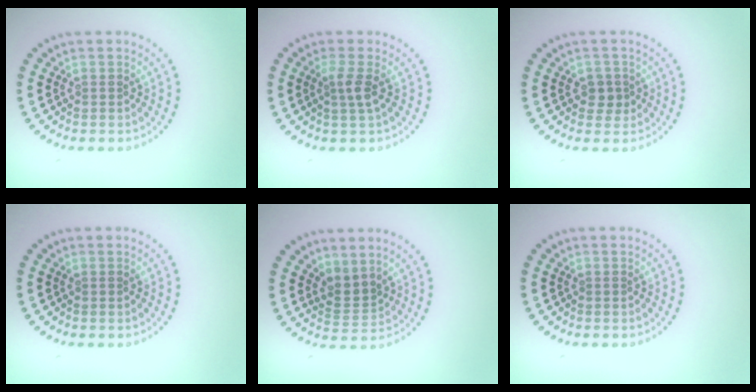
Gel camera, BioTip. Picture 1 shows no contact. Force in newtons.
{"total": 1.9, "press": 1.4, "slide": 1.3}
{"total": 1.4, "press": 1.4, "slide": 0.4}
{"total": 0.0}
{"total": 2.2, "press": 1.4, "slide": 1.7}
{"total": 0.0}